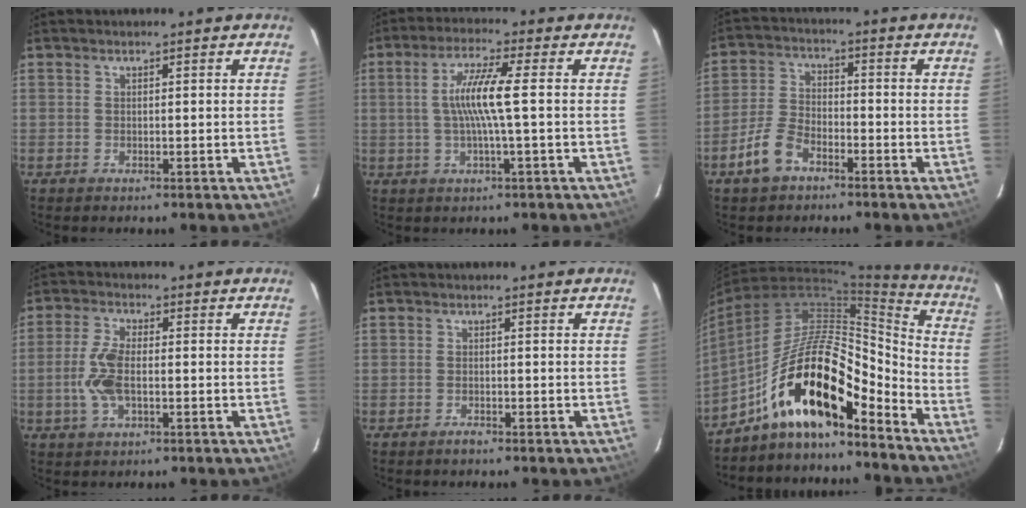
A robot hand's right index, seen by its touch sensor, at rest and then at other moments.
{"total": 7.5, "force": [-0.1, -0.4, 7.5], "torque": [-0.146, 0.001, -0.001]}
{"total": 7.6, "force": [-4.8, 3.9, 4.4], "torque": [-0.102, 0.008, -0.094]}
{"total": 7.0, "force": [-1.3, 3.1, 6.2], "torque": [-0.136, 0.002, -0.026]}
{"total": 1.3, "force": [-1.1, 0.5, 0.5], "torque": [-0.009, 0.000, -0.020]}
{"total": 18.3, "force": [-11.5, 6.1, 12.9], "torque": [-0.234, 0.013, -0.216]}